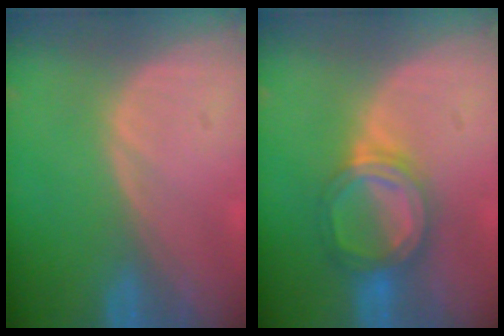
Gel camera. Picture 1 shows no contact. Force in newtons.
{"total": 6.2, "press": 5.7, "slide": 2.6}